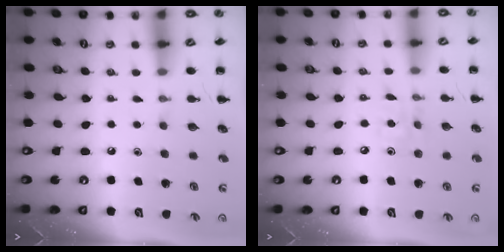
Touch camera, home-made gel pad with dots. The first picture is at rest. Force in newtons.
{"total": 2.1, "press": 2.0, "slide": 0.6}